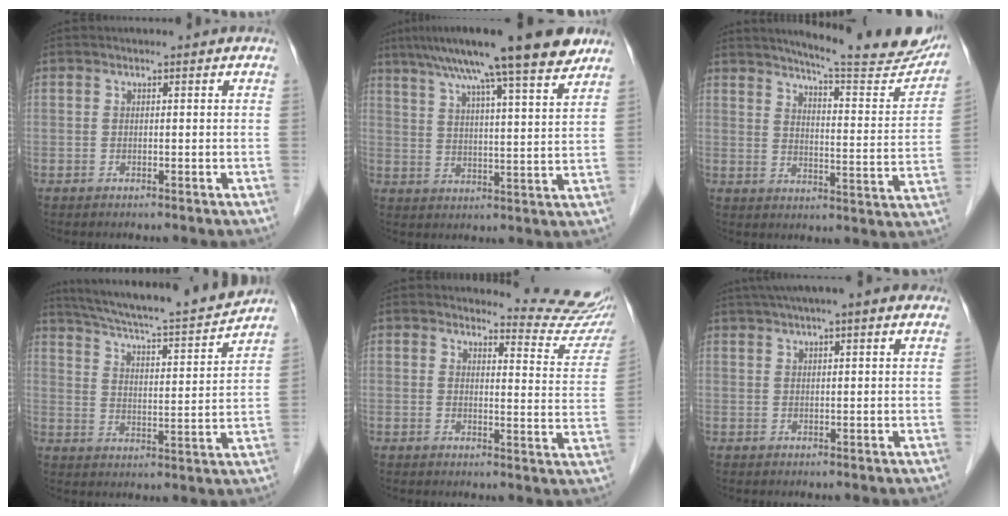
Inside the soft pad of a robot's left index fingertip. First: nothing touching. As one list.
[{"total": 18.3, "force": [14.0, 0.7, 11.8], "torque": [-0.188, 0.030, 0.200]}, {"total": 19.8, "force": [18.2, 1.9, 7.7], "torque": [-0.100, -0.064, 0.220]}, {"total": 18.1, "force": [16.6, -0.1, 7.2], "torque": [-0.123, -0.013, 0.247]}, {"total": 10.7, "force": [10.7, 0.5, 1.0], "torque": [0.000, -0.082, 0.102]}, {"total": 9.5, "force": [7.3, 0.6, 6.0], "torque": [-0.097, 0.040, 0.101]}]